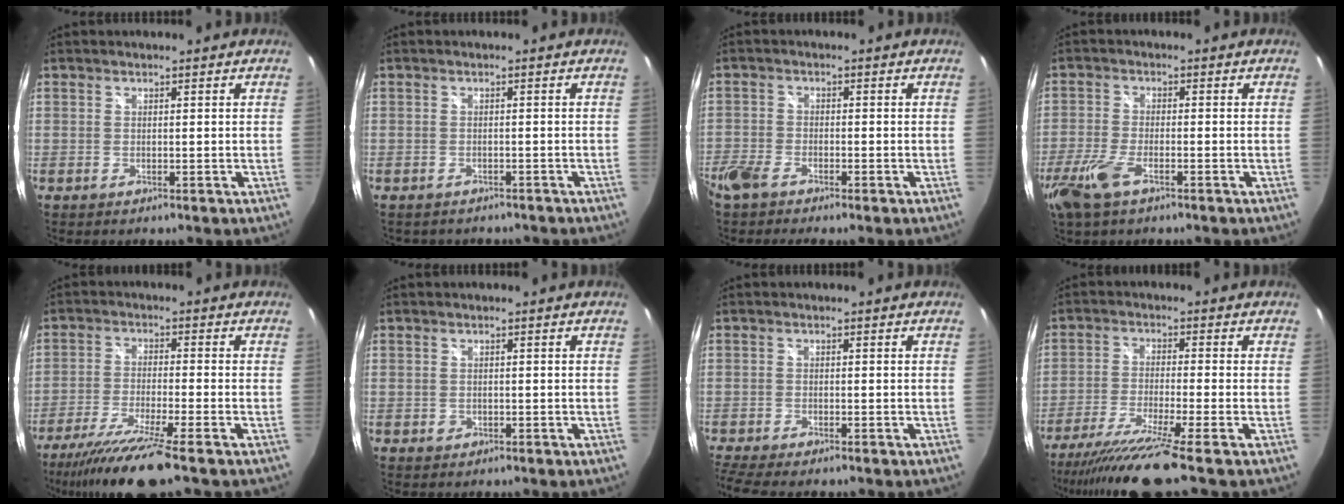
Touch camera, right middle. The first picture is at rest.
{"total": 2.9, "force": [-2.5, 1.3, 0.9], "torque": [-0.018, -0.010, -0.030]}
{"total": 4.9, "force": [-3.9, 1.4, 2.6], "torque": [-0.071, -0.014, -0.079]}
{"total": 7.6, "force": [-4.5, 2.8, 5.4], "torque": [-0.138, -0.015, -0.088]}
{"total": 11.8, "force": [-9.1, -0.7, 7.5], "torque": [-0.163, -0.035, -0.161]}
{"total": 1.0, "force": [-0.3, 1.0, 0.3], "torque": [-0.002, -0.003, -0.004]}
{"total": 5.0, "force": [-4.2, 0.1, 2.8], "torque": [-0.071, -0.028, -0.076]}
{"total": 11.2, "force": [-8.9, -2.1, 6.4], "torque": [-0.137, -0.038, -0.158]}